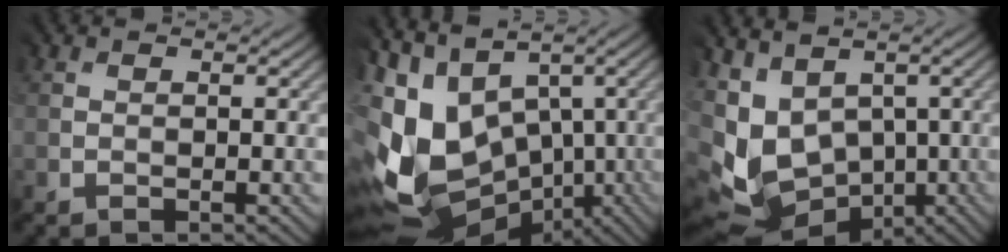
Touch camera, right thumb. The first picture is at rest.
{"total": 12.7, "force": [-0.7, 9.0, 9.0], "torque": [-0.241, -0.021, 0.002]}
{"total": 10.7, "force": [-0.5, 8.6, 6.3], "torque": [-0.177, -0.020, 0.020]}